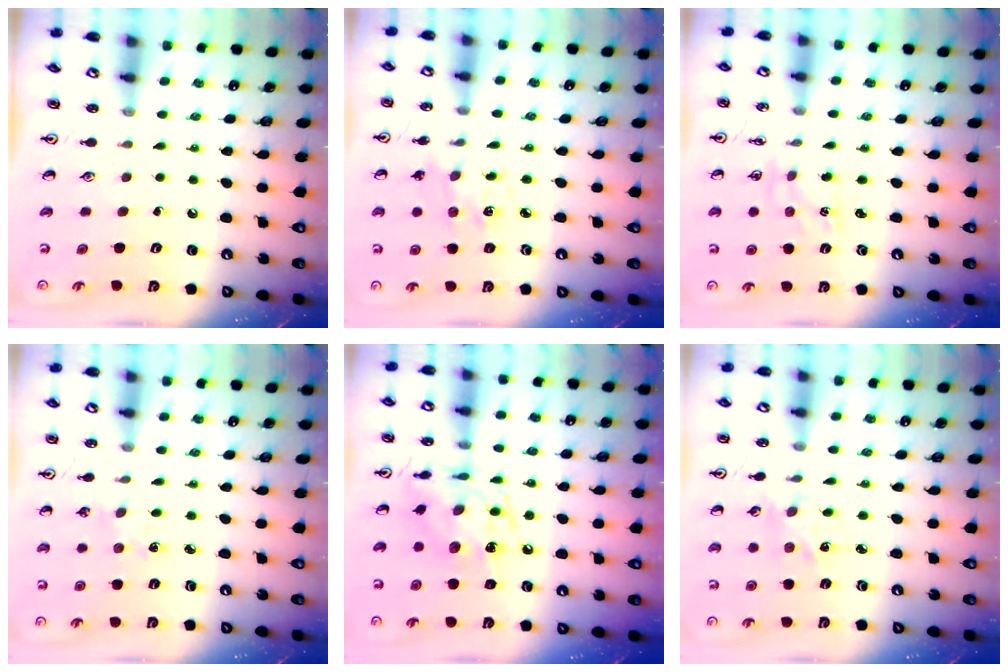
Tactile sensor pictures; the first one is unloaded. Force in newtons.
{"total": 1.9, "press": 1.9, "slide": 0.2}
{"total": 1.8, "press": 1.8, "slide": 0.2}
{"total": 2.2, "press": 2.2, "slide": 0.4}
{"total": 12.9, "press": 12.9, "slide": 0.9}
{"total": 1.4, "press": 1.3, "slide": 0.2}